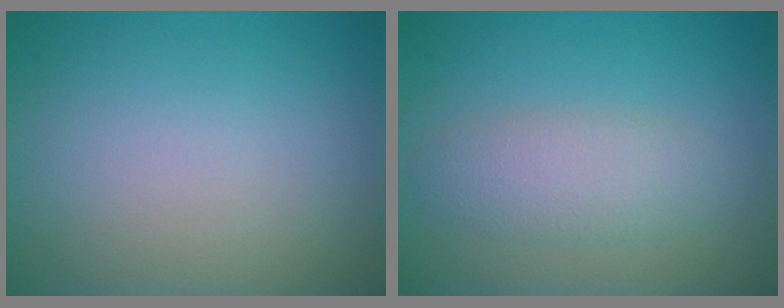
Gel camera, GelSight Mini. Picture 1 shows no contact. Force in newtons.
{"total": 3.1, "press": 3.1, "slide": 0.0}